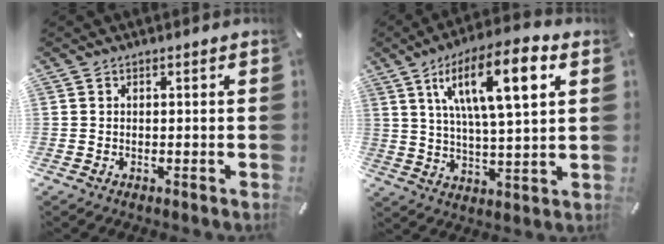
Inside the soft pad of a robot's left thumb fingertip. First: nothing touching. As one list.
[{"total": 15.8, "force": [7.2, 4.7, 13.3], "torque": [-0.224, -0.007, 0.111]}]